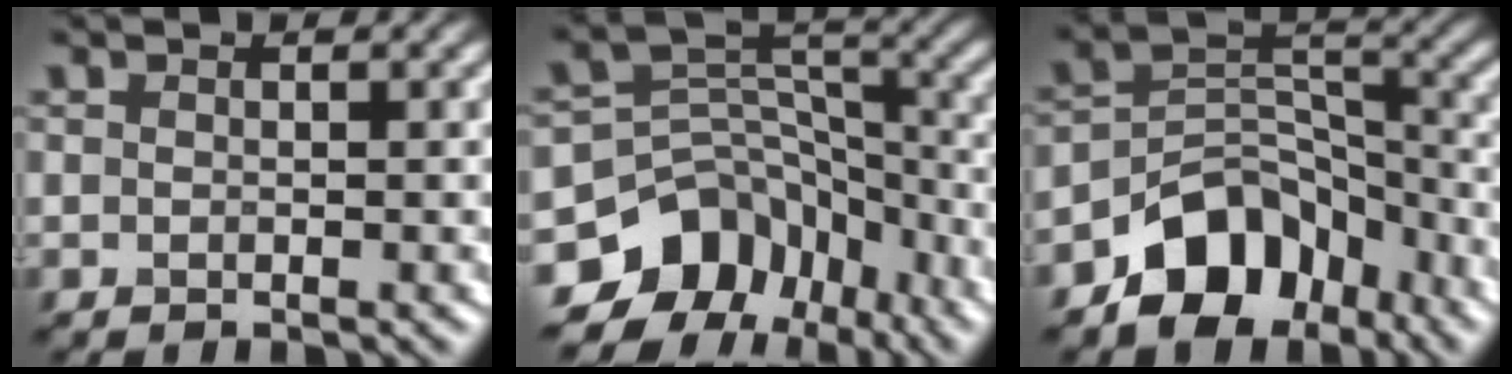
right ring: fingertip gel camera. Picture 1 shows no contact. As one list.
[{"total": 9.8, "force": [-6.1, 6.9, 3.3], "torque": [-0.039, 0.021, -0.098]}, {"total": 7.7, "force": [-5.1, 4.8, 3.2], "torque": [-0.027, 0.000, -0.094]}]